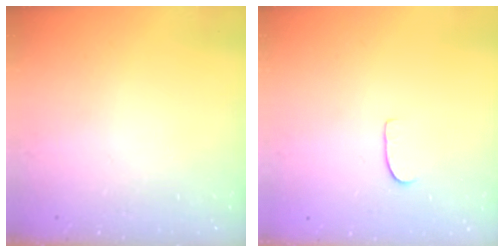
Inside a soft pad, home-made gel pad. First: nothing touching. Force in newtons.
{"total": 5.2, "press": 5.2, "slide": 0.4}